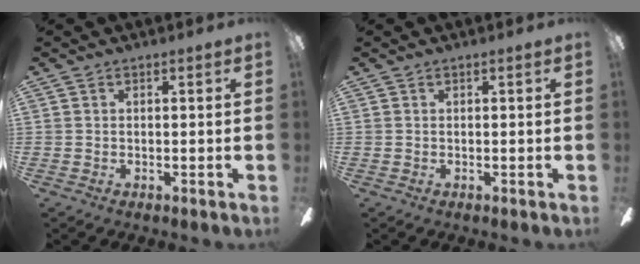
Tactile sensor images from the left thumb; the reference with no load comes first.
{"total": 0.0}